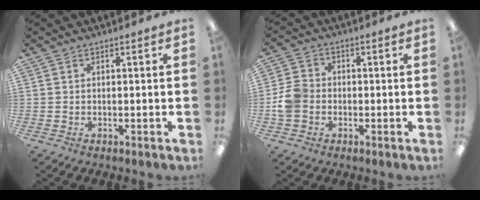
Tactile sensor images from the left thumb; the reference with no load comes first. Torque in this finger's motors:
{"motor_torque": [-0.55, 0.93, 0.38, -0.57, 0.03]}